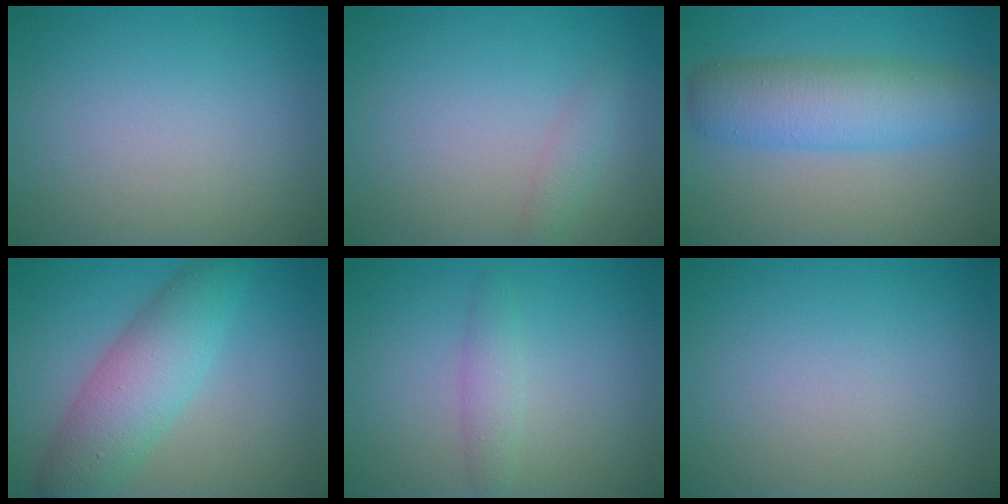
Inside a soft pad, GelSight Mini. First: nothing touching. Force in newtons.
{"total": 1.3, "press": 1.3, "slide": 0.0}
{"total": 6.1, "press": 6.1, "slide": 0.1}
{"total": 5.8, "press": 5.8, "slide": 0.2}
{"total": 1.8, "press": 1.8, "slide": 0.1}
{"total": 0.0}